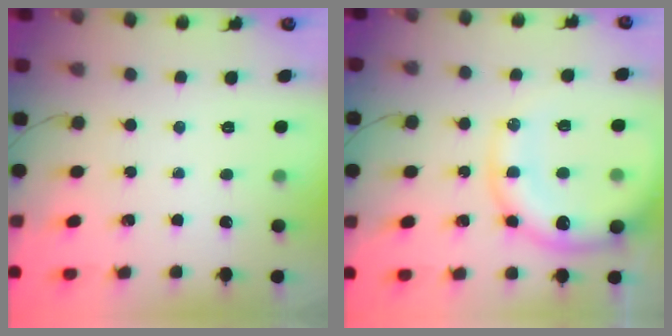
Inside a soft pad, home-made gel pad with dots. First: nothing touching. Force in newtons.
{"total": 17.4, "press": 17.0, "slide": 3.9}